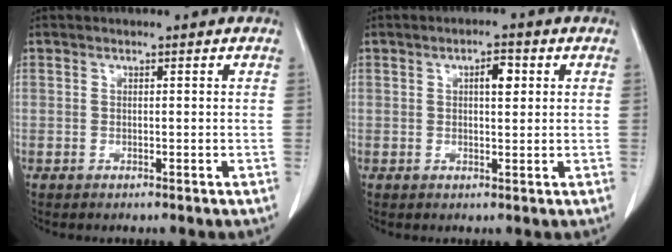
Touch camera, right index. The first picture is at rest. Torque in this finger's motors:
{"motor_torque": [0.02, 0.00, 0.06, 0.03]}